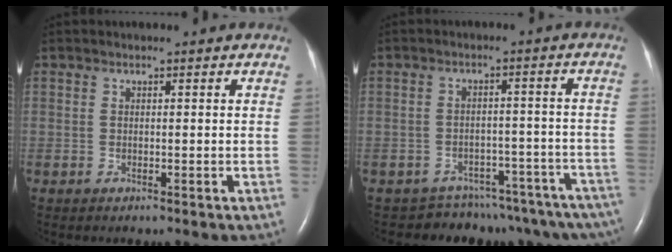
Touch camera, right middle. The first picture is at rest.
{"total": 14.8, "force": [-13.7, 4.6, 3.0], "torque": [-0.010, 0.040, -0.156]}